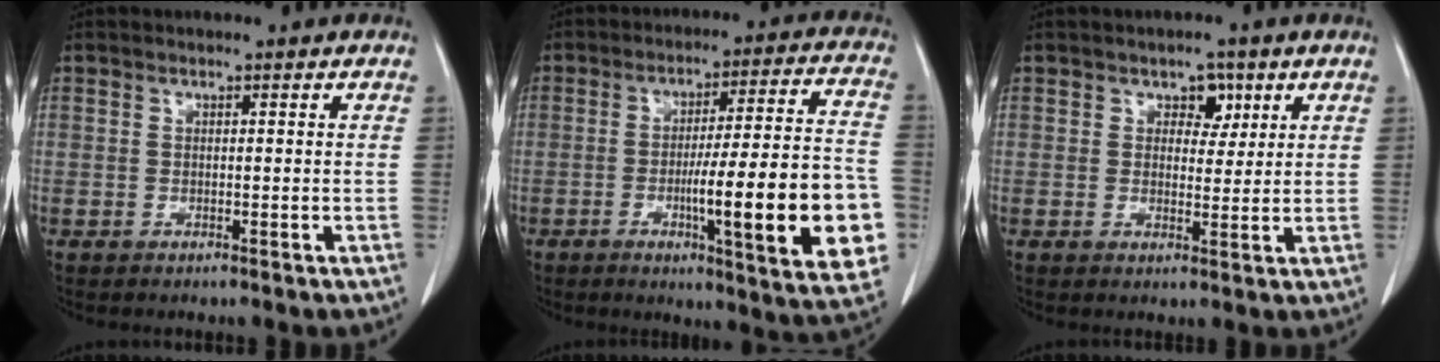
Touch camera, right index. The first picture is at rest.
{"total": 20.7, "force": [-5.1, 1.8, 20.0], "torque": [-0.216, 0.008, -0.061]}
{"total": 3.4, "force": [1.6, 2.2, 1.9], "torque": [-0.020, 0.005, 0.024]}